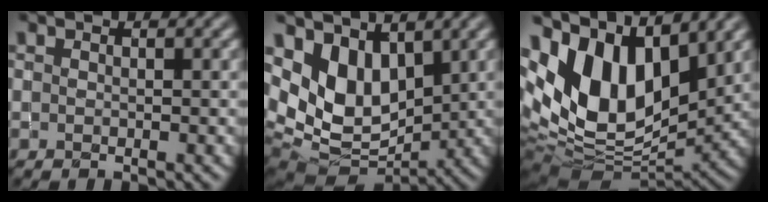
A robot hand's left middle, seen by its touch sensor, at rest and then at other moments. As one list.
[{"total": 6.9, "force": [2.5, 4.9, 4.2], "torque": [-0.089, -0.015, 0.051]}, {"total": 14.1, "force": [5.5, 8.4, 9.9], "torque": [-0.198, 0.018, 0.104]}]